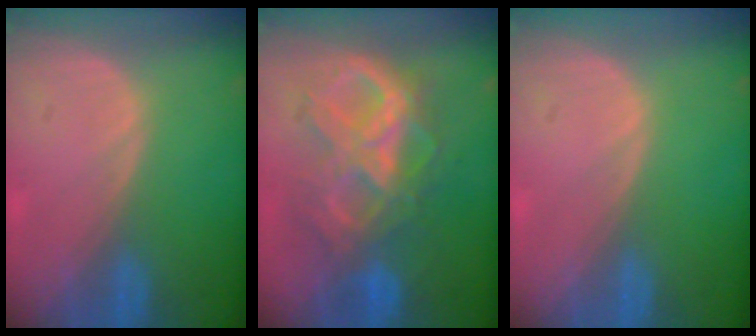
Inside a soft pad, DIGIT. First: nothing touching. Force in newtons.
{"total": 10.3, "press": 10.2, "slide": 1.3}
{"total": 0.0}